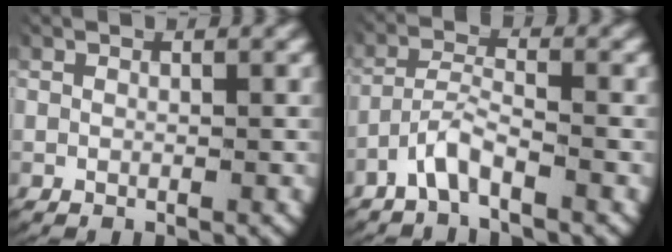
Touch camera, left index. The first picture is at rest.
{"total": 3.3, "force": [-2.3, 1.4, 2.0], "torque": [-0.048, -0.007, -0.044]}